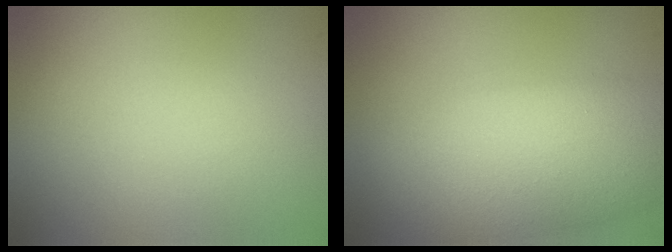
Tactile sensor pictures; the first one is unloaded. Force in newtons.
{"total": 8.7, "press": 8.7, "slide": 0.7}